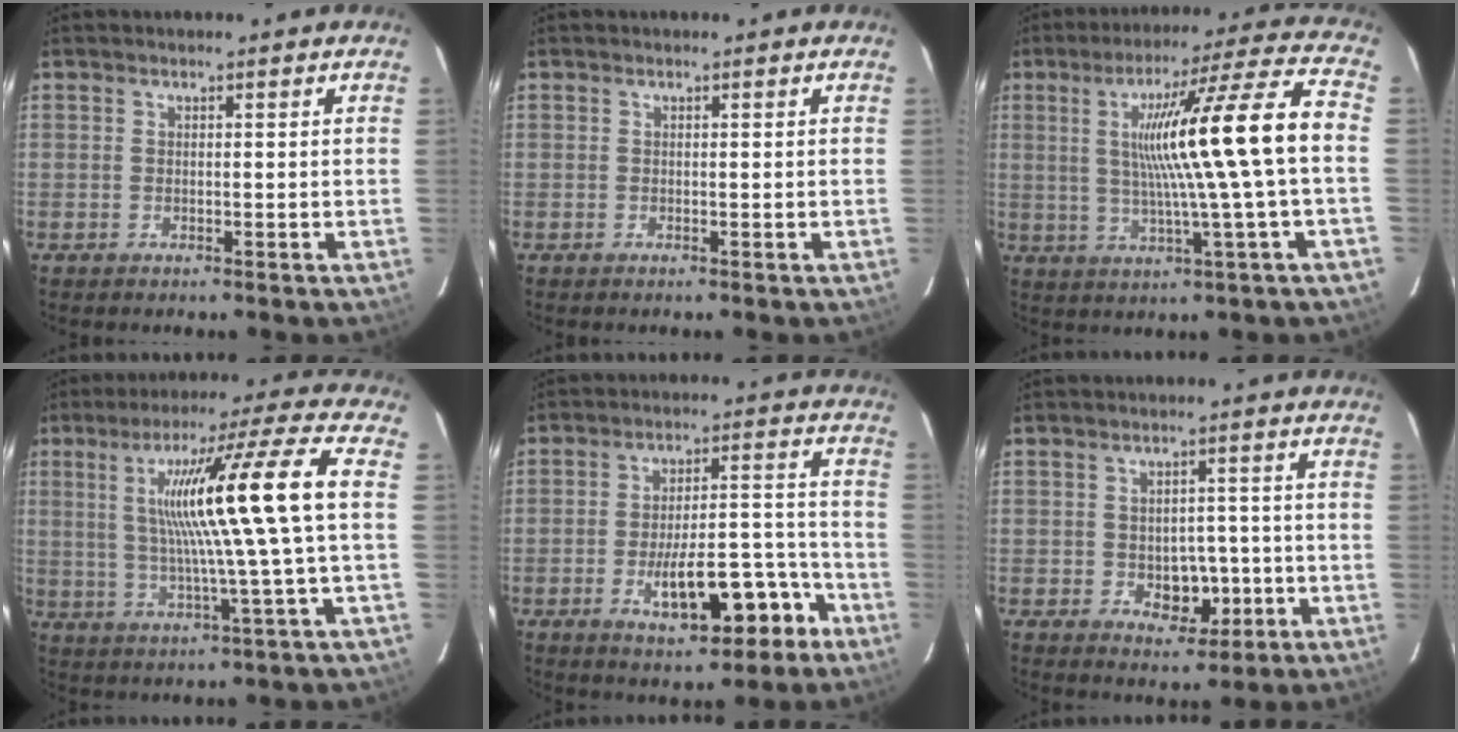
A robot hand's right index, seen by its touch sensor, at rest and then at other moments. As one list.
[{"total": 0.0}, {"total": 16.6, "force": [0.7, -1.7, 16.5], "torque": [-0.262, 0.013, 0.010]}, {"total": 16.5, "force": [2.2, -2.0, 16.3], "torque": [-0.266, 0.013, 0.032]}, {"total": 12.2, "force": [-5.9, 4.1, 9.9], "torque": [-0.154, 0.025, -0.079]}, {"total": 5.7, "force": [-1.5, 3.8, 3.9], "torque": [-0.046, 0.009, -0.012]}]